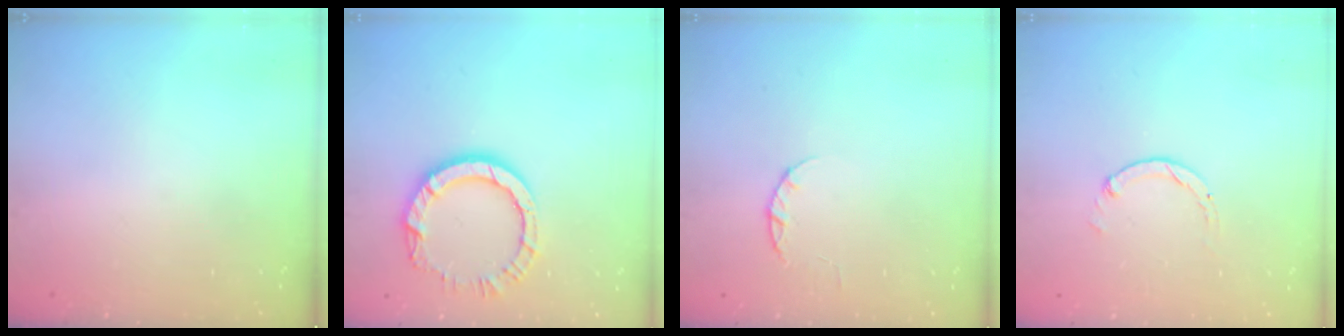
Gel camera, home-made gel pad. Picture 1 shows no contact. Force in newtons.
{"total": 10.6, "press": 10.6, "slide": 1.0}
{"total": 2.4, "press": 2.3, "slide": 0.4}
{"total": 0.0}